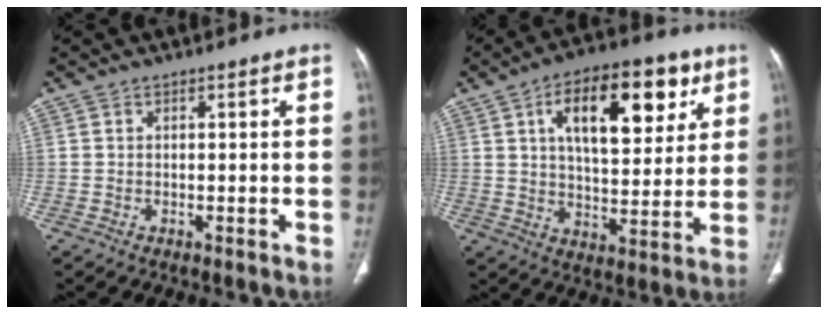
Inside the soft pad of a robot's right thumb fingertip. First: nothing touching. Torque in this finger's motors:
{"motor_torque": [-1.07, 1.77, 1.03, 0.72, 0.28]}